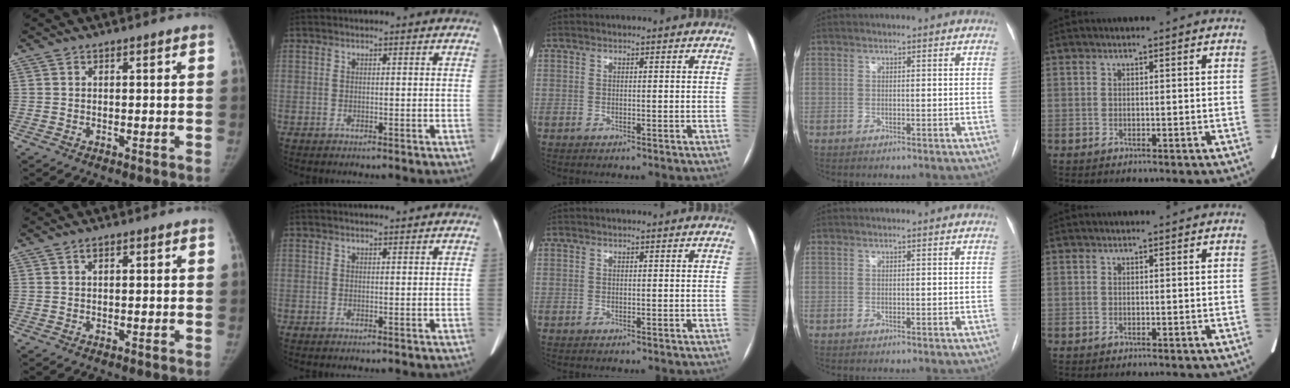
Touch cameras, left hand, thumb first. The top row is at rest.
{"thumb": {"total": 1.5, "force": [0.3, 0.9, 1.2], "torque": [-0.016, 0.005, 0.002]}, "index": {"total": 0.7, "force": [0.7, -0.1, 0.2], "torque": [-0.003, -0.009, 0.013]}}